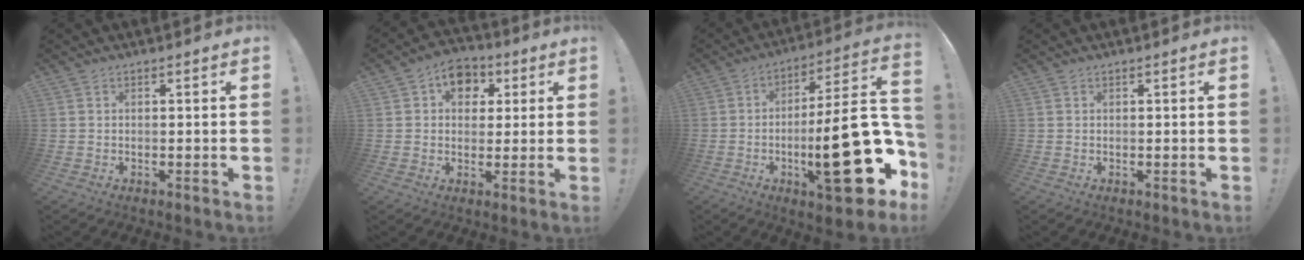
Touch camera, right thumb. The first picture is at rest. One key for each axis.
{"total": 8.6, "fx": 2.6, "fy": 7.1, "fz": 4.0, "tx": -0.046, "ty": -0.005, "tz": 0.050}
{"total": 29.3, "fx": -7.9, "fy": 8.4, "fz": 26.9, "tx": -0.394, "ty": 0.030, "tz": -0.115}
{"total": 0.0}